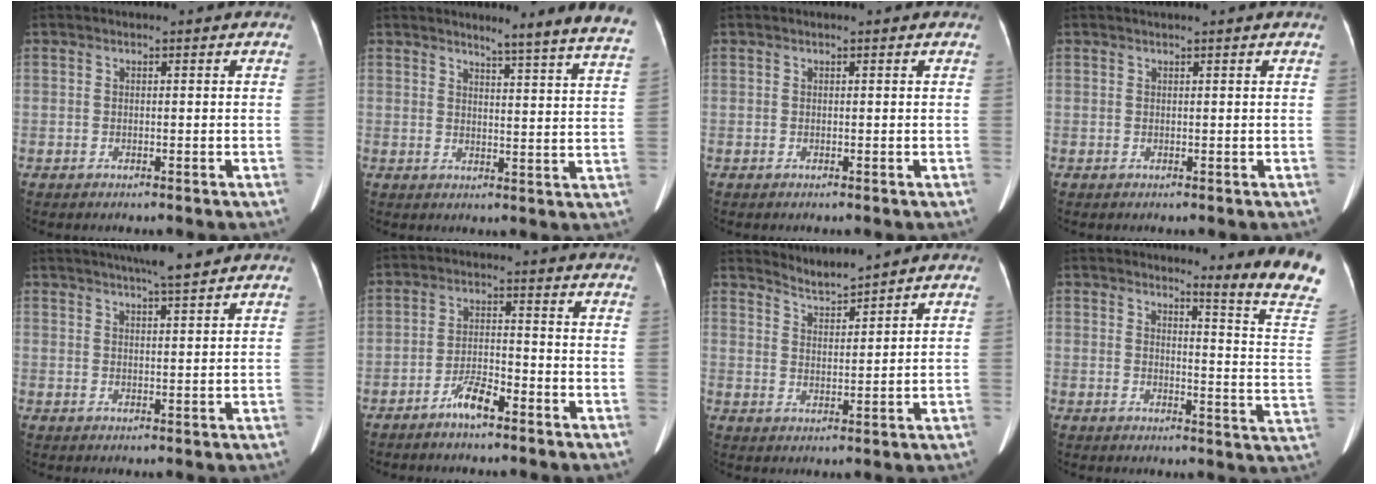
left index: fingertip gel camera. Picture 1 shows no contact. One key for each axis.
{"total": 12.3, "fx": 11.3, "fy": -1.6, "fz": 4.4, "tx": -0.051, "ty": -0.075, "tz": 0.117}
{"total": 0.7, "fx": 0.7, "fy": 0.1, "fz": 0.3, "tx": -0.010, "ty": 0.012, "tz": 0.007}
{"total": 1.8, "fx": 1.5, "fy": -0.4, "fz": 0.9, "tx": -0.012, "ty": 0.022, "tz": 0.029}
{"total": 7.5, "fx": 6.3, "fy": -0.3, "fz": 4.0, "tx": -0.065, "ty": 0.015, "tz": 0.091}
{"total": 4.6, "fx": -3.5, "fy": 0.9, "fz": 2.9, "tx": -0.061, "ty": 0.003, "tz": -0.064}
{"total": 3.5, "fx": 3.5, "fy": -0.7, "fz": -0.1, "tx": -0.005, "ty": -0.003, "tz": 0.071}
{"total": 11.5, "fx": 10.3, "fy": -2.0, "fz": 4.9, "tx": -0.054, "ty": -0.098, "tz": 0.106}